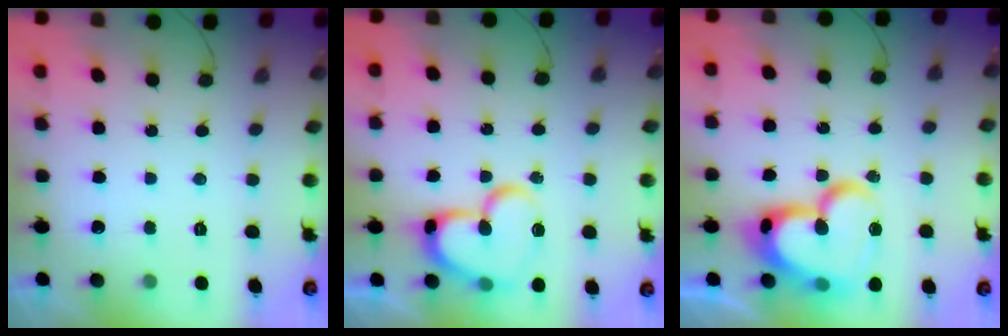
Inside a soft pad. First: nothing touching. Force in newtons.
{"total": 17.6, "press": 17.5, "slide": 1.4}
{"total": 24.5, "press": 24.4, "slide": 2.8}